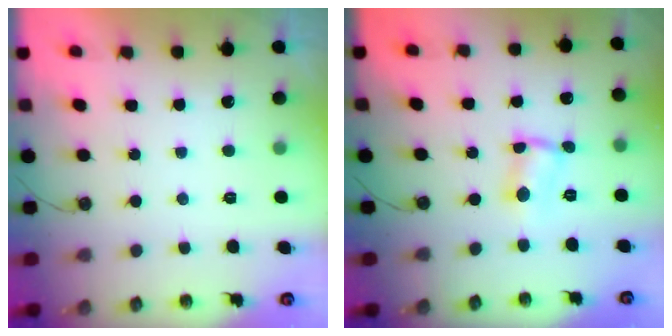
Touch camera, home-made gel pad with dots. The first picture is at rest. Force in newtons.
{"total": 2.9, "press": 1.4, "slide": 2.5}